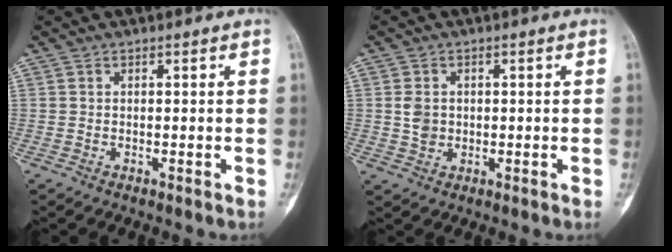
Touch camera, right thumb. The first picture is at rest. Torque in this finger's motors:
{"motor_torque": [-0.18, 0.60, 0.15, 0.03, 0.06]}